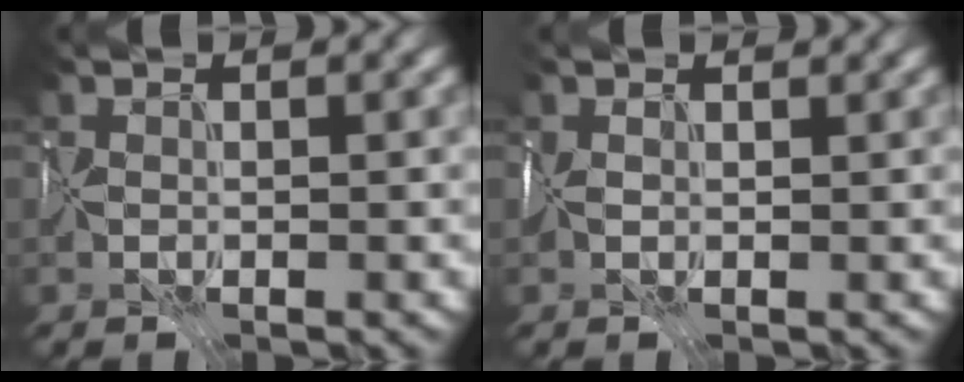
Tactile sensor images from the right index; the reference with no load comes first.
{"total": 1.2, "force": [0.8, 0.6, 0.7], "torque": [-0.016, 0.003, 0.018]}